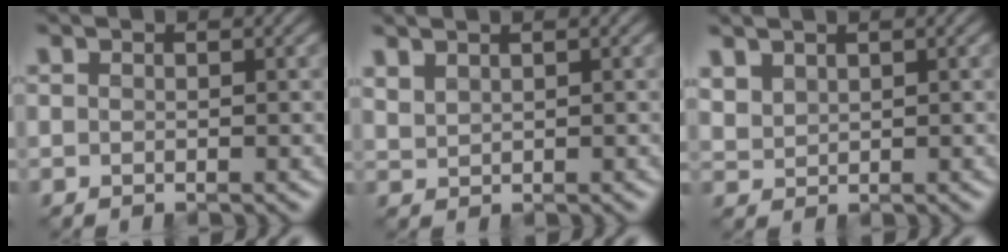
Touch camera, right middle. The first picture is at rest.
{"total": 1.7, "force": [1.4, 0.6, 0.7], "torque": [-0.012, 0.006, 0.025]}
{"total": 2.2, "force": [1.6, 1.2, 0.8], "torque": [-0.024, 0.006, 0.037]}